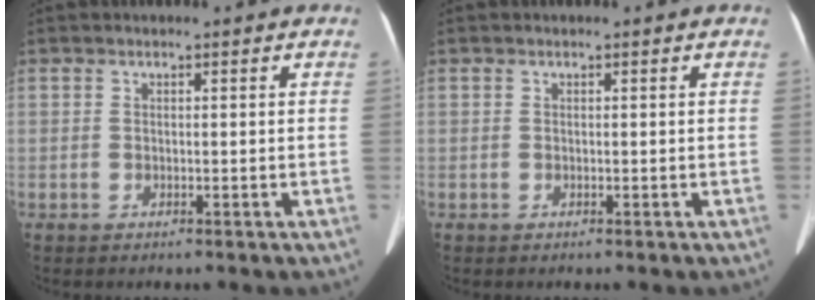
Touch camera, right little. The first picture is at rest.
{"total": 0.0}